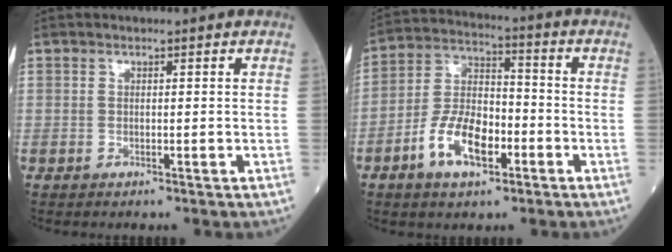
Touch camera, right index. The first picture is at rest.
{"total": 10.6, "force": [-4.7, 4.8, 8.2], "torque": [-0.168, 0.012, -0.086]}